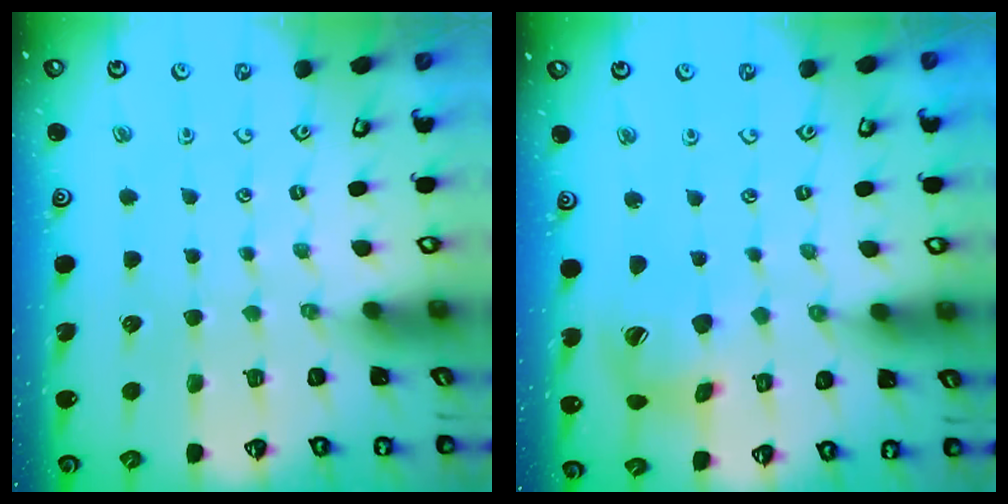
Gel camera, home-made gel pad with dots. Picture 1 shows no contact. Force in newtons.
{"total": 11.9, "press": 11.8, "slide": 1.4}